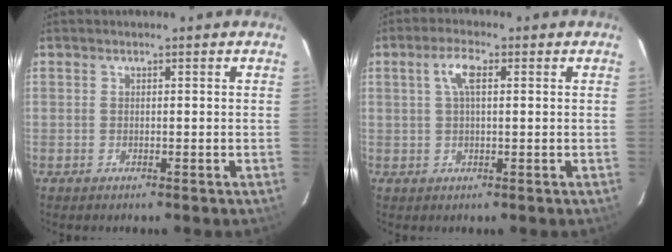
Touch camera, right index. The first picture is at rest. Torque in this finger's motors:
{"motor_torque": [0.18, -0.06, 0.13, 0.06]}